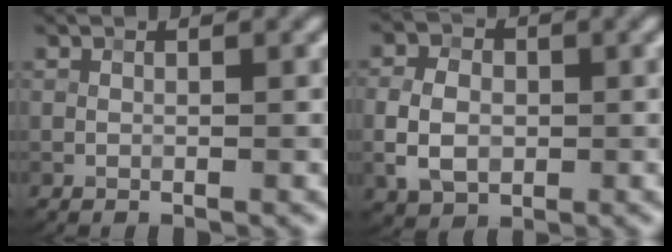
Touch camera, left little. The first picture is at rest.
{"total": 4.7, "force": [-0.6, 3.7, 2.9], "torque": [-0.052, 0.003, -0.018]}